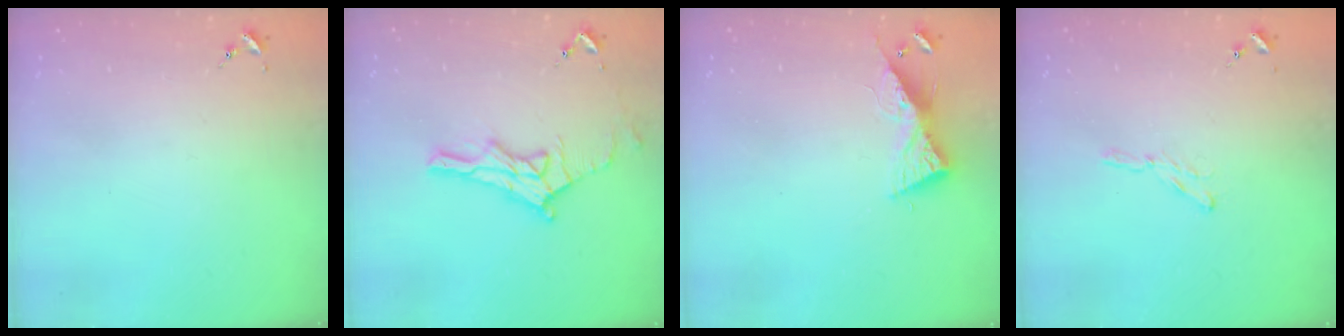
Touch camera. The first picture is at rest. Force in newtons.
{"total": 12.5, "press": 12.4, "slide": 0.8}
{"total": 8.7, "press": 8.7, "slide": 0.3}
{"total": 2.4, "press": 2.4, "slide": 0.2}